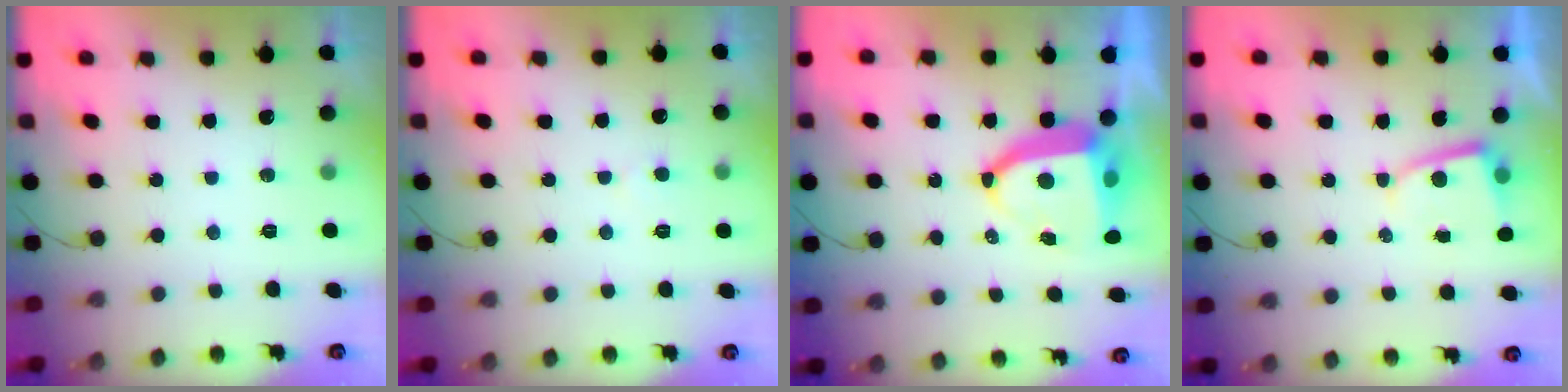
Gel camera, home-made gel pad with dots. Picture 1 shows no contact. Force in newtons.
{"total": 2.5, "press": 2.4, "slide": 0.3}
{"total": 10.2, "press": 10.2, "slide": 1.1}
{"total": 2.6, "press": 2.6, "slide": 0.3}